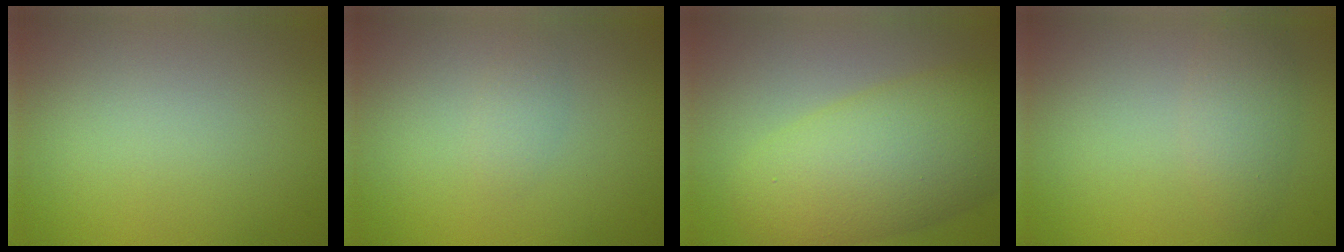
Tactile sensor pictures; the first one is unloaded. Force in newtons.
{"total": 1.0, "press": 1.0, "slide": 0.1}
{"total": 8.6, "press": 8.6, "slide": 0.7}
{"total": 2.5, "press": 2.5, "slide": 0.2}